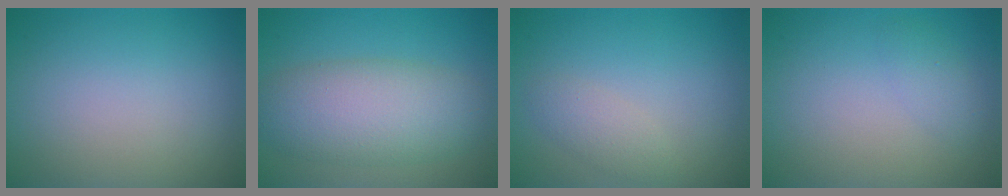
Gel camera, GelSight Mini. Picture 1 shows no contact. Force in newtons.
{"total": 7.0, "press": 7.0, "slide": 0.4}
{"total": 1.6, "press": 1.6, "slide": 0.1}
{"total": 1.2, "press": 1.2, "slide": 0.1}